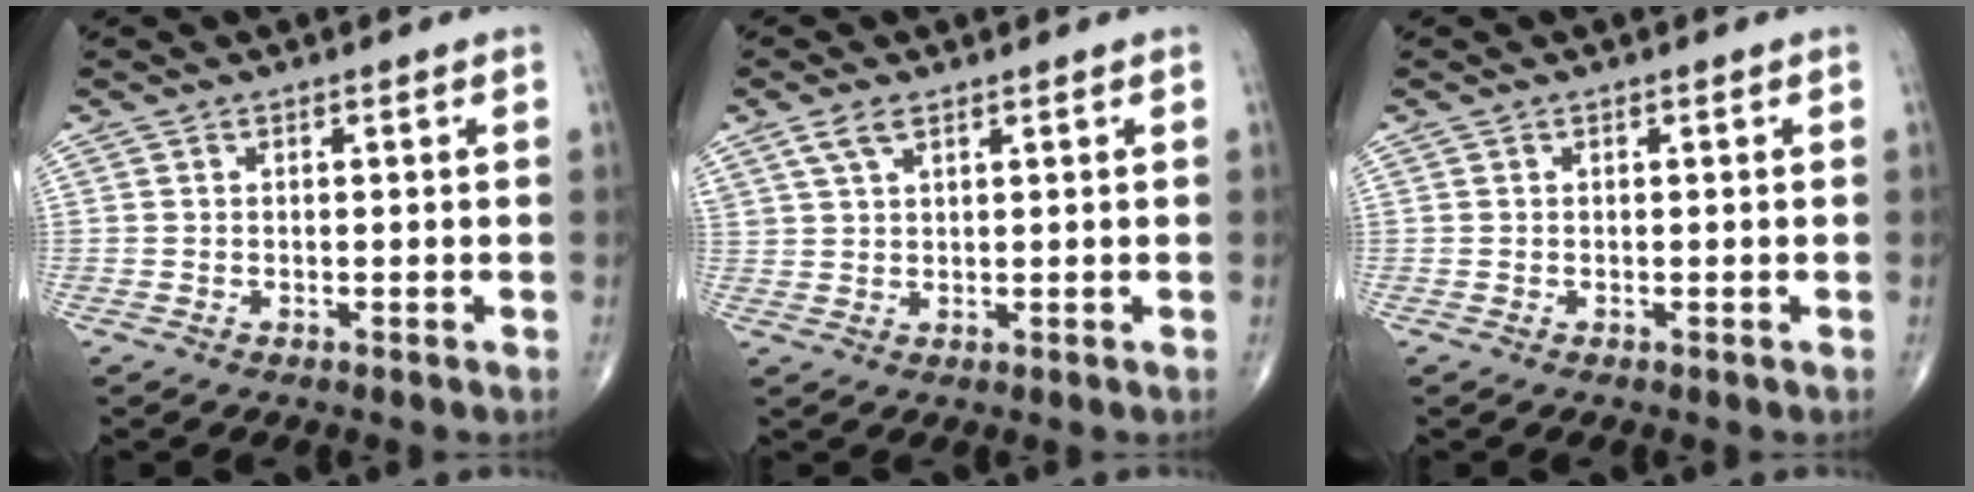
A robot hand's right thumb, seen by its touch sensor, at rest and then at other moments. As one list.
[{"total": 3.3, "force": [2.0, 1.5, 2.2], "torque": [-0.049, 0.002, 0.046]}, {"total": 0.0}]